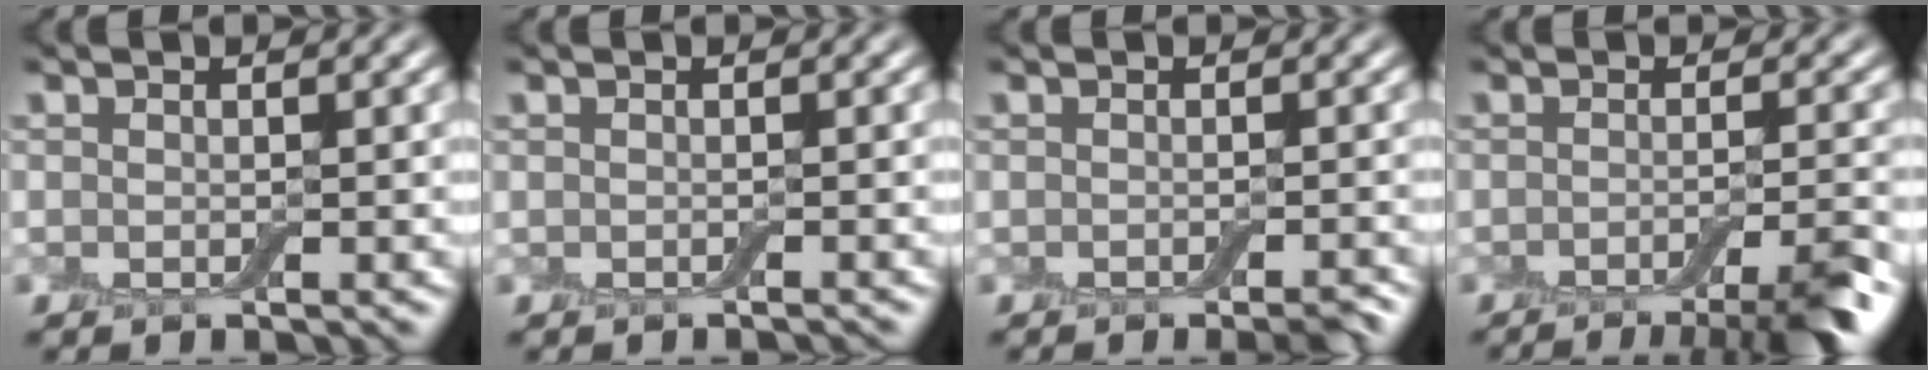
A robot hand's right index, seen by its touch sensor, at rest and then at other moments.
{"total": 0.5, "force": [-0.5, 0.0, 0.2], "torque": [-0.003, -0.004, -0.008]}
{"total": 1.6, "force": [-1.2, 0.3, 1.1], "torque": [-0.010, -0.004, -0.016]}
{"total": 6.6, "force": [-4.3, 1.4, 4.8], "torque": [-0.057, -0.008, -0.060]}